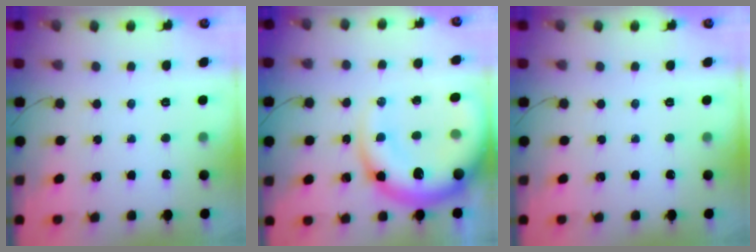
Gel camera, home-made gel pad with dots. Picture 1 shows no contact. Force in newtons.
{"total": 20.2, "press": 19.6, "slide": 4.9}
{"total": 0.0}